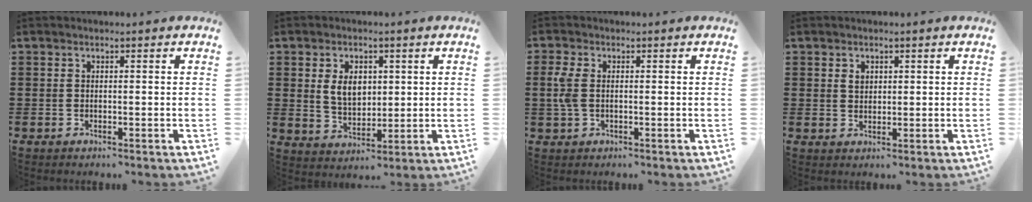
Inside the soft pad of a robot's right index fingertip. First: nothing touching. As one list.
[{"total": 5.5, "force": [1.2, 3.8, 3.8], "torque": [-0.069, 0.007, 0.015]}, {"total": 3.6, "force": [0.0, 2.0, 3.0], "torque": [-0.089, -0.004, -0.009]}, {"total": 1.6, "force": [0.7, 1.2, 0.8], "torque": [-0.018, 0.006, 0.012]}]